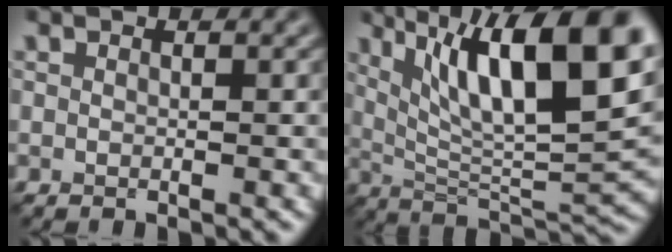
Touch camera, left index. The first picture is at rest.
{"total": 14.3, "force": [5.9, 4.3, 12.3], "torque": [-0.196, 0.002, 0.101]}